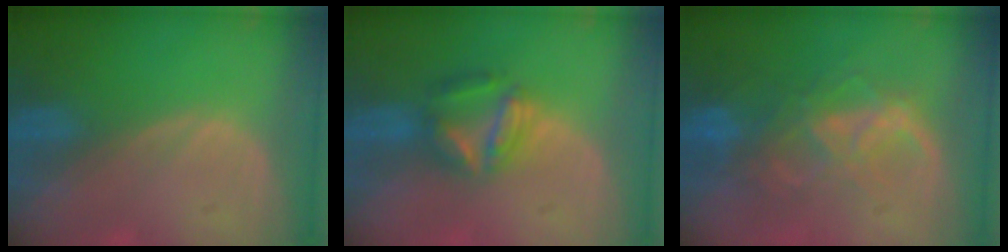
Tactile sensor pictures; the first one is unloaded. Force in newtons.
{"total": 5.7, "press": 5.7, "slide": 0.4}
{"total": 8.7, "press": 7.4, "slide": 4.6}